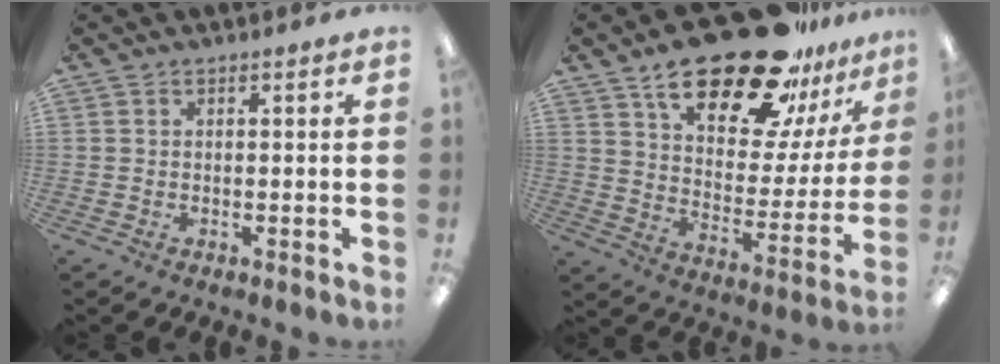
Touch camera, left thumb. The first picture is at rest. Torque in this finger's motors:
{"motor_torque": [0.70, 0.85, 1.11, -1.66, 0.14]}